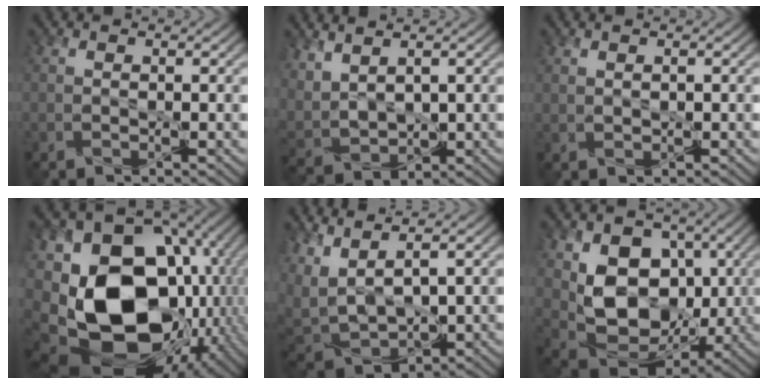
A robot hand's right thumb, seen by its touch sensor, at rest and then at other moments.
{"total": 5.7, "force": [3.0, 3.3, 3.5], "torque": [-0.113, -0.003, 0.071]}
{"total": 0.9, "force": [0.6, 0.4, 0.4], "torque": [-0.015, -0.001, 0.020]}
{"total": 21.9, "force": [-3.4, 15.8, 14.8], "torque": [-0.329, -0.033, -0.030]}
{"total": 8.1, "force": [1.6, 3.9, 7.0], "torque": [-0.200, -0.002, 0.035]}
{"total": 11.7, "force": [1.3, 8.6, 7.8], "torque": [-0.151, -0.020, 0.025]}